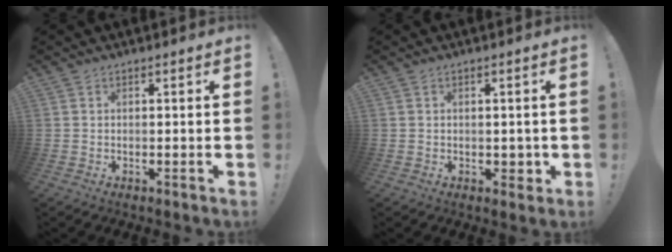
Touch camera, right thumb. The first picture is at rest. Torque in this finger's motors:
{"motor_torque": [-0.02, -0.08, -0.07, 0.01, 0.00]}